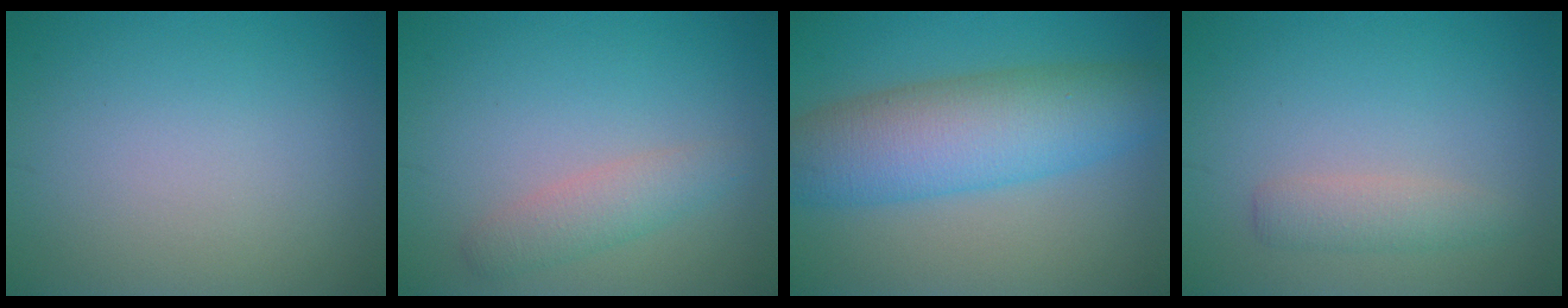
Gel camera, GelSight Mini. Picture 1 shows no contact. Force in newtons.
{"total": 2.4, "press": 2.3, "slide": 0.1}
{"total": 8.6, "press": 8.6, "slide": 0.5}
{"total": 2.0, "press": 2.0, "slide": 0.2}